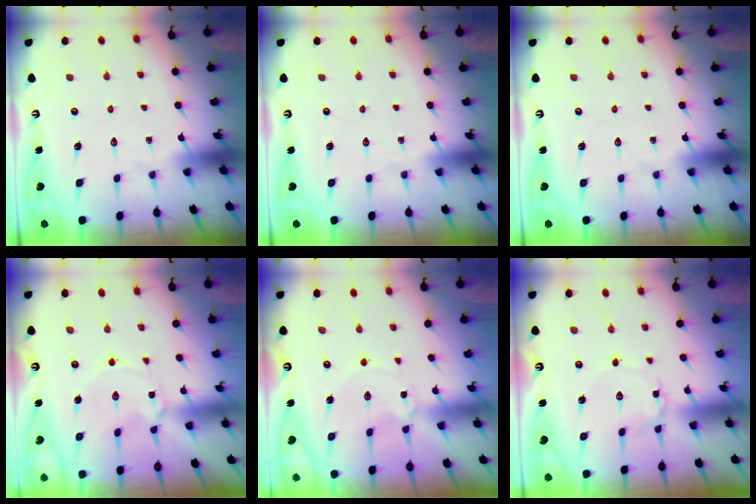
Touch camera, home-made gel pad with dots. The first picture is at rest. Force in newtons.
{"total": 0.0}
{"total": 0.0}
{"total": 1.5, "press": 1.5, "slide": 0.2}
{"total": 0.0}
{"total": 0.6, "press": 0.6, "slide": 0.1}